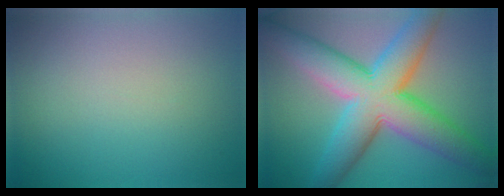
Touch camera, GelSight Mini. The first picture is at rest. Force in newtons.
{"total": 11.1, "press": 11.1, "slide": 0.3}